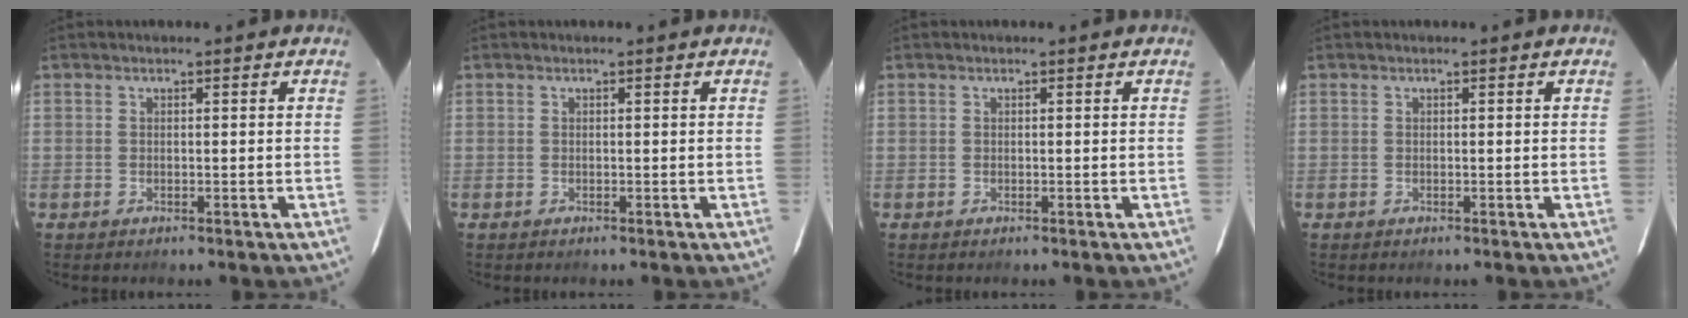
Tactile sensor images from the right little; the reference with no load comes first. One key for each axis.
{"total": 0.0}
{"total": 0.0}
{"total": 0.0}